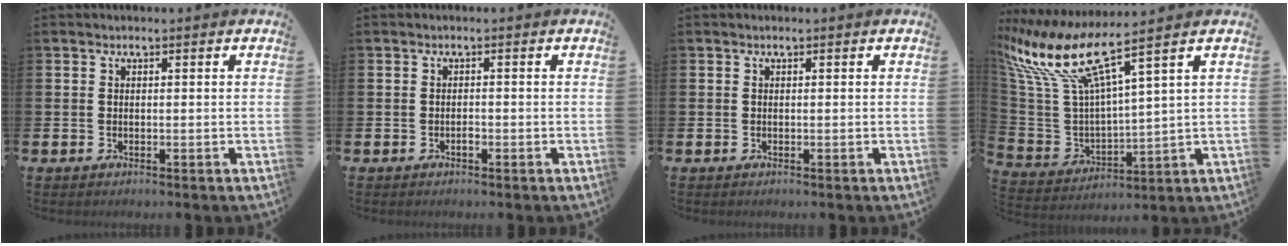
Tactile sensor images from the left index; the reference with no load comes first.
{"total": 0.7, "force": [-0.4, 0.4, 0.4], "torque": [-0.006, -0.002, -0.009]}
{"total": 0.0}
{"total": 10.5, "force": [7.2, 2.5, 7.1], "torque": [-0.176, -0.041, 0.119]}